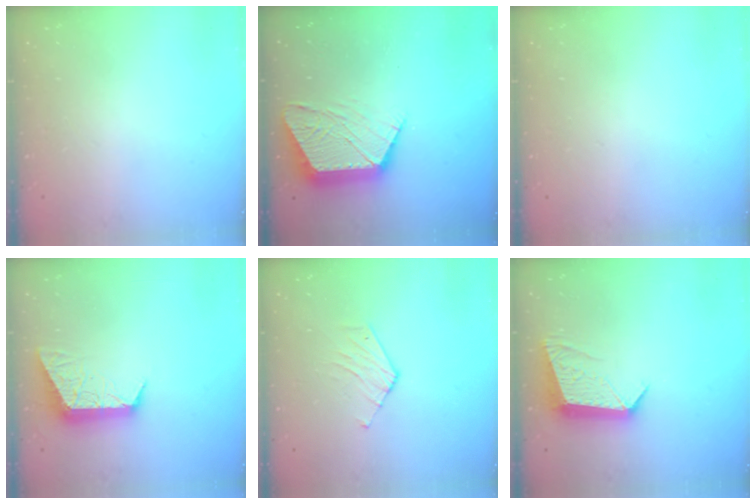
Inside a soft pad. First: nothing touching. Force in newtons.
{"total": 13.6, "press": 13.6, "slide": 0.8}
{"total": 0.0}
{"total": 10.0, "press": 10.0, "slide": 0.3}
{"total": 4.1, "press": 4.1, "slide": 0.4}
{"total": 10.5, "press": 10.5, "slide": 1.0}